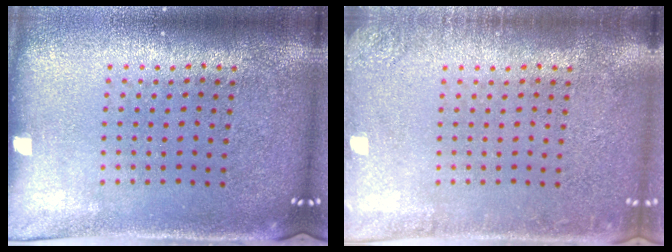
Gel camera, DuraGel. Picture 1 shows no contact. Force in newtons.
{"total": 1.5, "press": 1.5, "slide": 0.2}